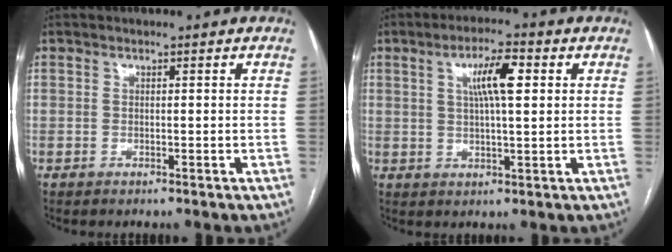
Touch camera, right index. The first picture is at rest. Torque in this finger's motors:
{"motor_torque": [0.63, -0.01, 0.27, 0.10]}